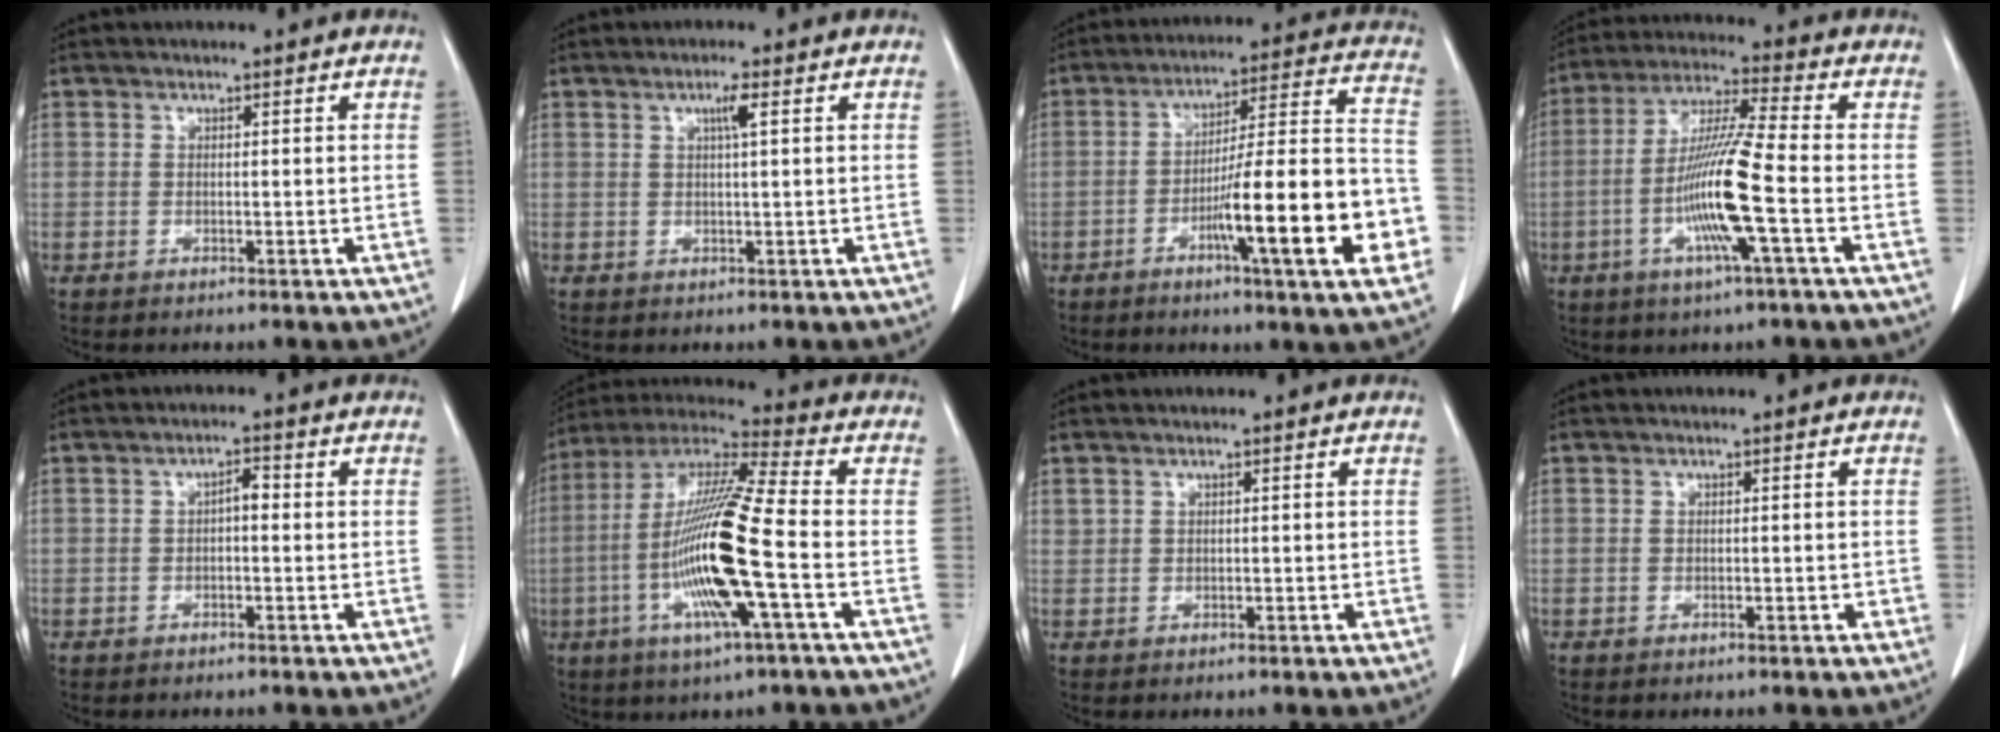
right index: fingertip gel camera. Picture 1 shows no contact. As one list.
[{"total": 2.1, "force": [0.8, -0.2, 2.0], "torque": [-0.037, 0.000, 0.013]}, {"total": 19.1, "force": [-6.6, 0.6, 18.0], "torque": [-0.236, 0.008, -0.099]}, {"total": 12.5, "force": [-3.3, -0.5, 12.0], "torque": [-0.238, -0.007, -0.070]}, {"total": 2.0, "force": [-0.1, 0.7, 1.8], "torque": [-0.029, 0.006, -0.003]}, {"total": 17.5, "force": [-4.0, 0.4, 17.0], "torque": [-0.345, -0.009, -0.085]}, {"total": 0.5, "force": [0.3, 0.3, 0.3], "torque": [-0.009, 0.006, 0.011]}, {"total": 0.7, "force": [-0.2, 0.3, 0.6], "torque": [-0.010, 0.002, 0.000]}]